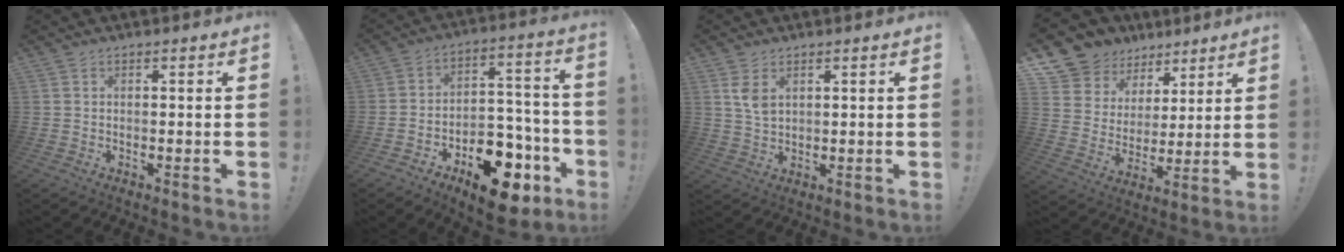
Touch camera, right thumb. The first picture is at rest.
{"total": 17.0, "force": [-10.1, 9.5, 9.8], "torque": [-0.091, 0.095, -0.152]}
{"total": 4.9, "force": [2.2, 2.7, 3.5], "torque": [-0.050, -0.010, 0.038]}
{"total": 10.7, "force": [7.1, 7.8, 1.6], "torque": [-0.031, -0.063, 0.147]}